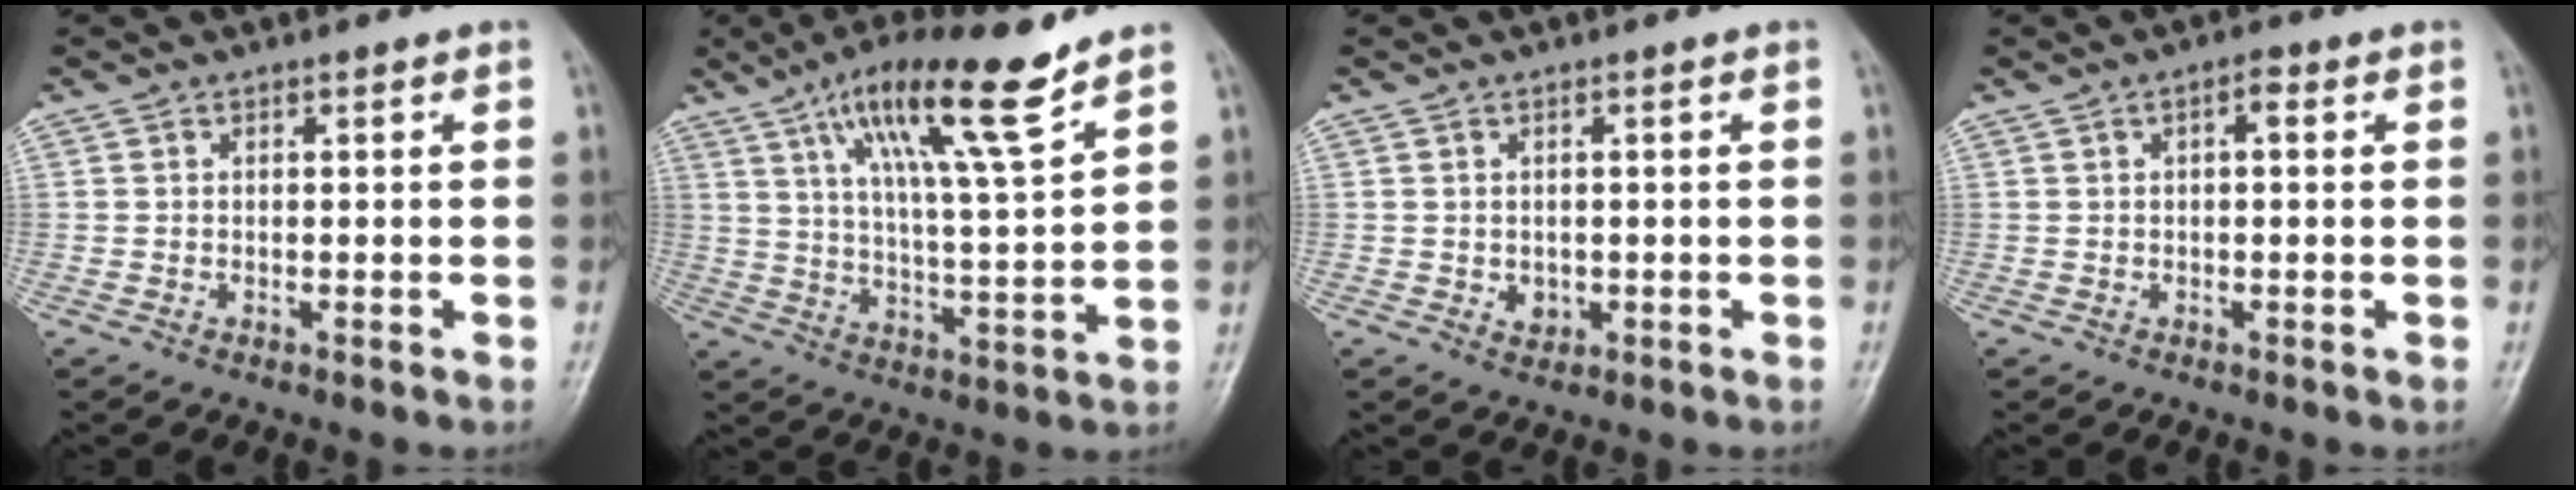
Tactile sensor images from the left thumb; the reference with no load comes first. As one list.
[{"total": 15.3, "force": [9.9, 1.6, 11.5], "torque": [-0.195, -0.046, 0.172]}, {"total": 2.0, "force": [-0.2, 1.7, 1.1], "torque": [-0.007, 0.001, 0.001]}, {"total": 2.2, "force": [0.6, 1.0, 1.9], "torque": [-0.026, 0.008, 0.005]}]